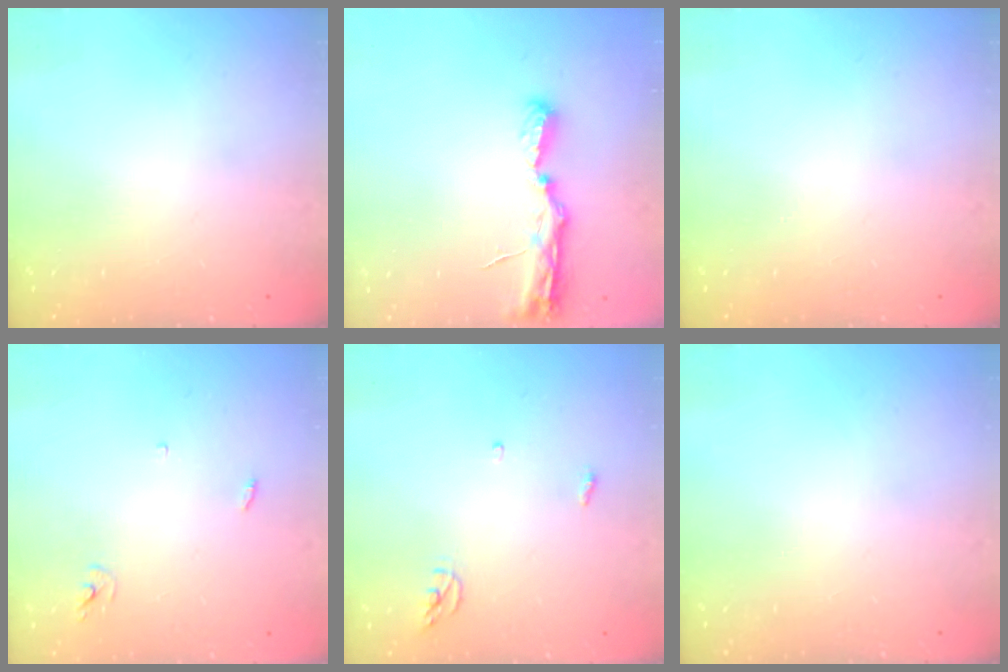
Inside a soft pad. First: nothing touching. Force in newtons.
{"total": 8.0, "press": 8.0, "slide": 0.8}
{"total": 0.0}
{"total": 2.4, "press": 2.4, "slide": 0.2}
{"total": 3.8, "press": 3.8, "slide": 0.3}
{"total": 0.0}